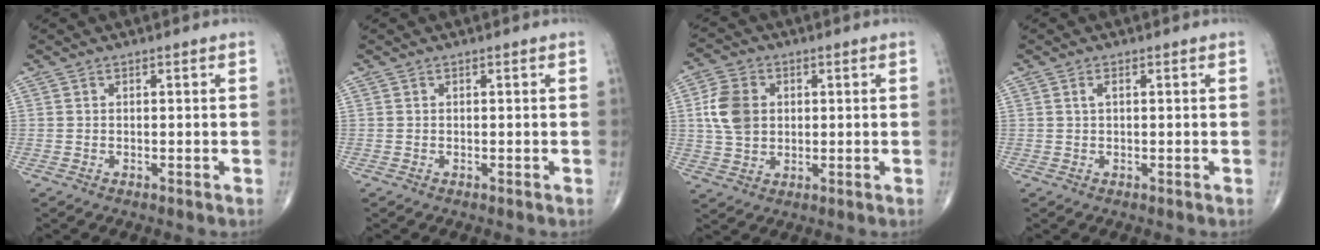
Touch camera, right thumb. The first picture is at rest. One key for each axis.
{"total": 0.0}
{"total": 8.4, "fx": 1.3, "fy": 6.4, "fz": 5.4, "tx": -0.094, "ty": 0.002, "tz": 0.025}
{"total": 1.0, "fx": 0.3, "fy": 0.4, "fz": 0.9, "tx": -0.021, "ty": 0.003, "tz": 0.004}